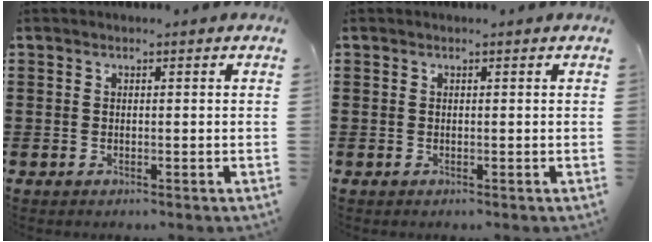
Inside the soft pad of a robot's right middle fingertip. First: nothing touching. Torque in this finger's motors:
{"motor_torque": [-0.49, -0.34, 0.01, 0.01]}